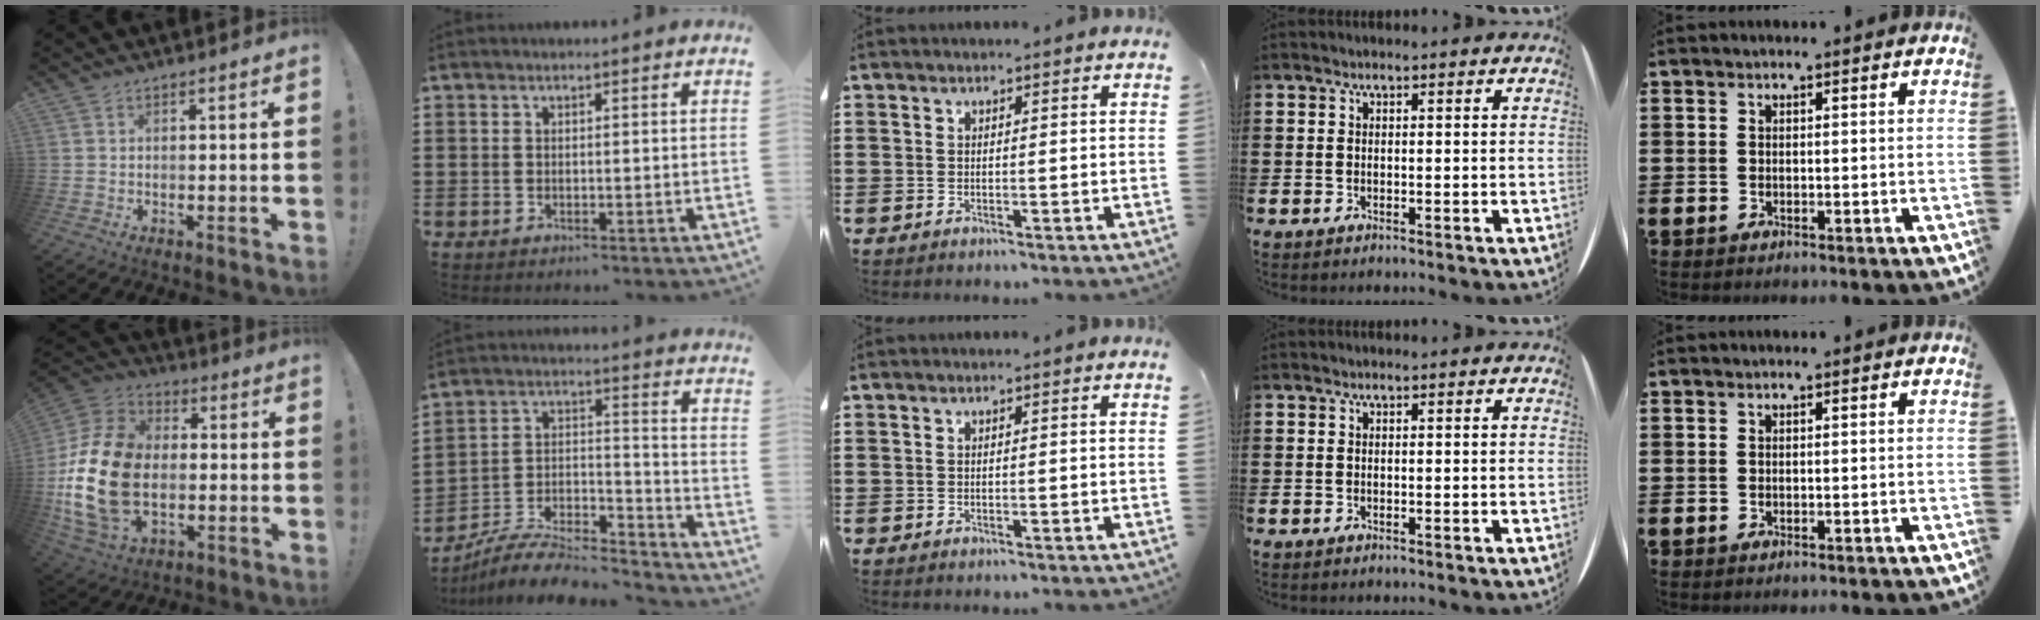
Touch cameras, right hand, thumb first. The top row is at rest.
{"thumb": {"total": 22.2, "force": [-3.0, 15.6, 15.6], "torque": [-0.287, 0.030, -0.042]}, "index": {"total": 7.9, "force": [-7.4, 2.0, 2.2], "torque": [-0.031, 0.017, -0.142]}}